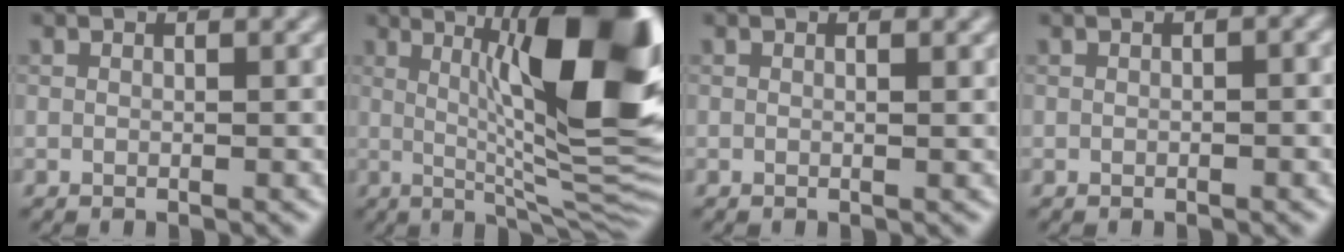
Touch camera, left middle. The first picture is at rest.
{"total": 15.6, "force": [3.5, 3.8, 14.7], "torque": [-0.184, 0.008, 0.058]}
{"total": 0.9, "force": [0.2, 0.3, 0.8], "torque": [-0.009, 0.002, -0.001]}
{"total": 1.4, "force": [0.3, 0.3, 1.3], "torque": [-0.020, 0.005, 0.003]}